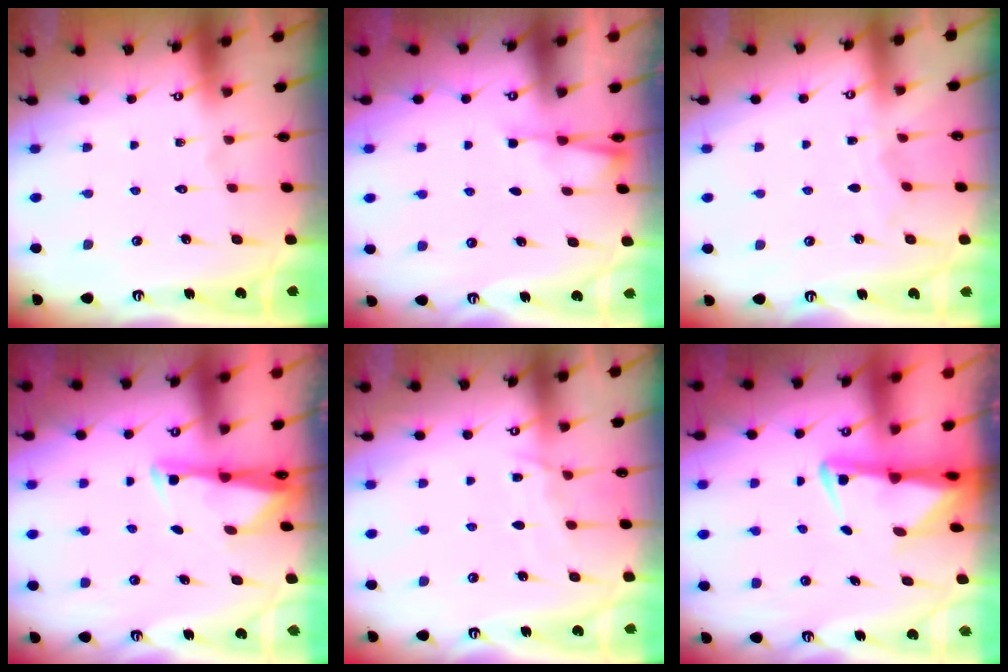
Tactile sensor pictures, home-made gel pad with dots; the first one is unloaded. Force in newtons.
{"total": 2.5, "press": 2.4, "slide": 0.4}
{"total": 3.2, "press": 3.2, "slide": 0.5}
{"total": 2.7, "press": 2.7, "slide": 0.4}
{"total": 6.6, "press": 6.6, "slide": 0.4}
{"total": 3.9, "press": 3.8, "slide": 1.0}